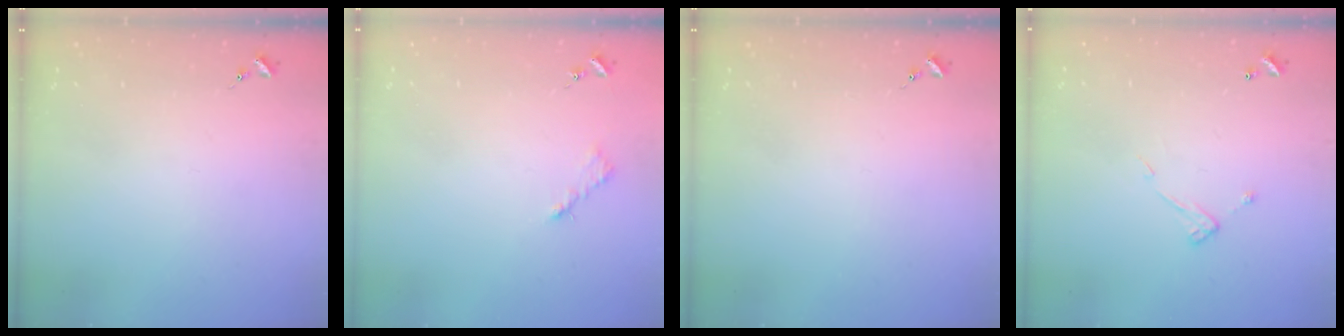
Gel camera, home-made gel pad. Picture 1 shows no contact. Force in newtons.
{"total": 3.1, "press": 3.1, "slide": 0.4}
{"total": 0.0}
{"total": 7.3, "press": 7.3, "slide": 0.5}